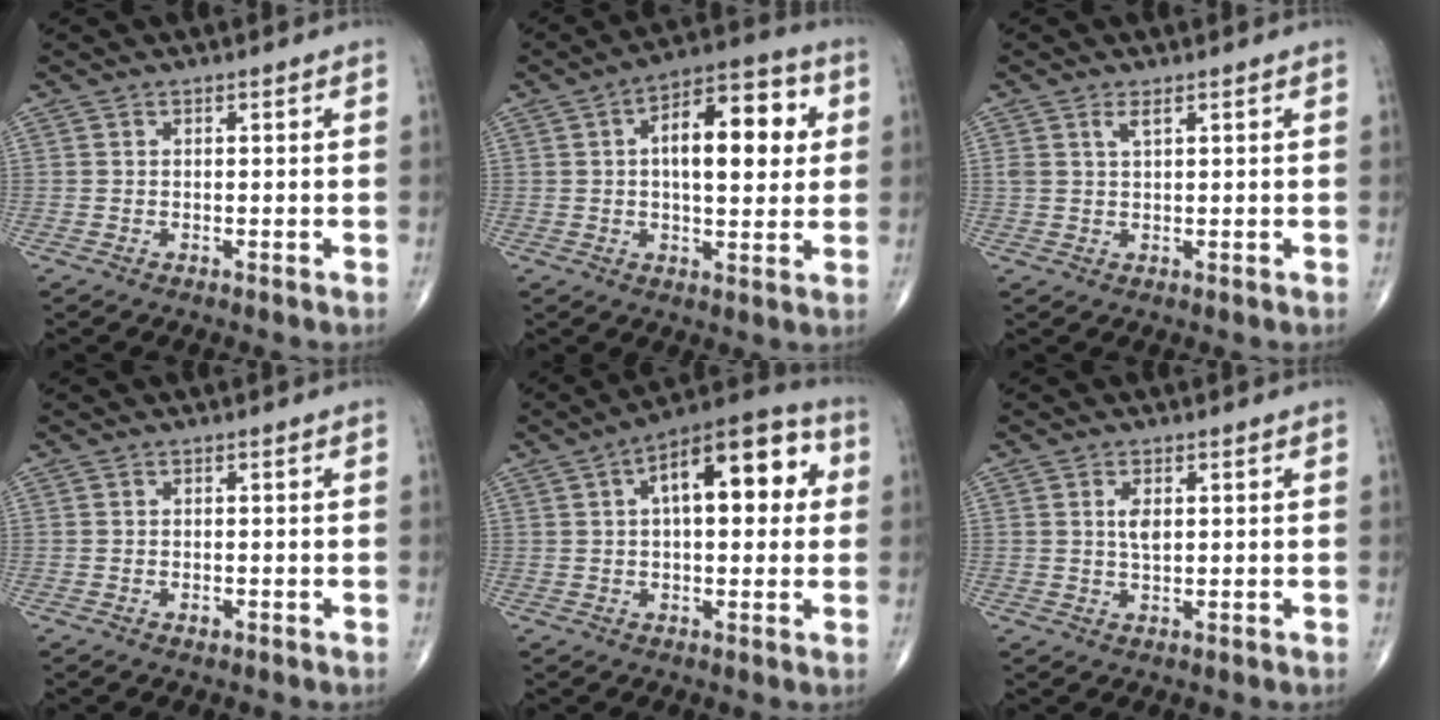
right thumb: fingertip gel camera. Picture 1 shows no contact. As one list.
[{"total": 15.1, "force": [2.8, 6.9, 13.1], "torque": [-0.167, 0.015, 0.035]}, {"total": 1.8, "force": [1.1, 0.5, 1.3], "torque": [-0.030, -0.002, 0.025]}, {"total": 0.9, "force": [-0.4, 0.5, 0.6], "torque": [-0.010, -0.001, -0.005]}, {"total": 16.3, "force": [3.8, 7.4, 14.0], "torque": [-0.172, 0.030, 0.047]}, {"total": 2.7, "force": [0.7, 1.3, 2.3], "torque": [-0.042, -0.005, 0.013]}]